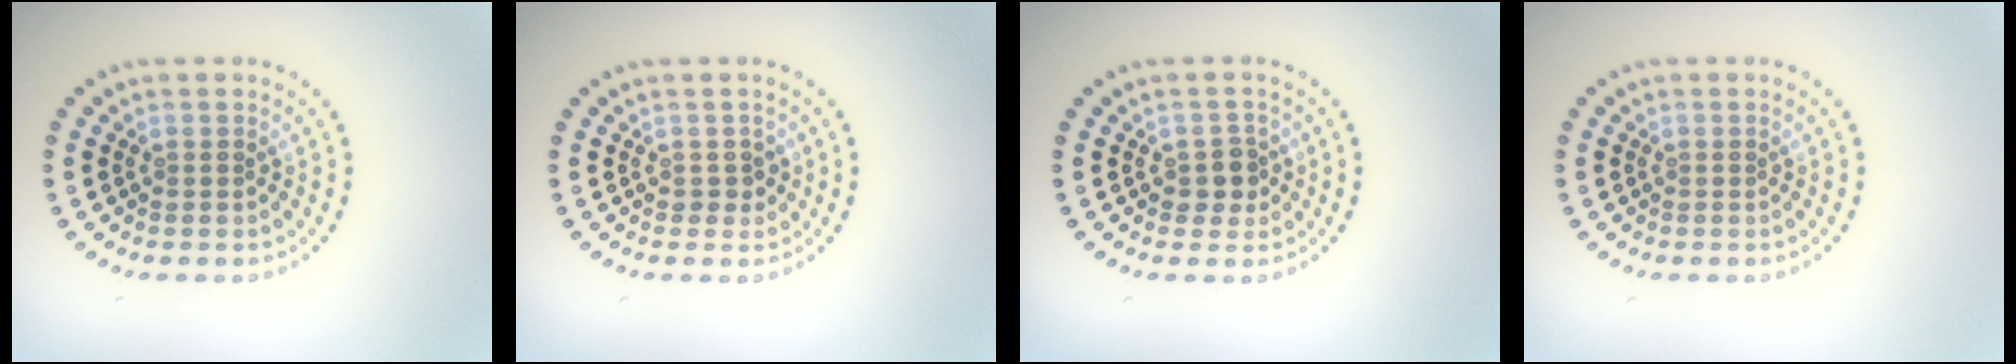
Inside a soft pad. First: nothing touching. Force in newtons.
{"total": 1.1, "press": 1.1, "slide": 0.4}
{"total": 1.7, "press": 1.6, "slide": 0.8}
{"total": 0.0}